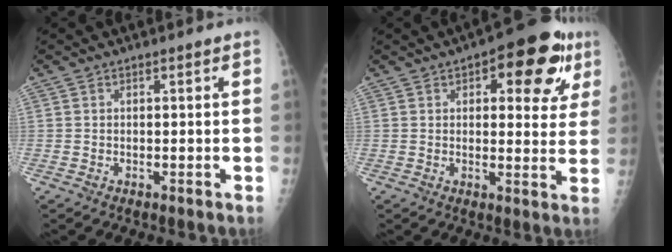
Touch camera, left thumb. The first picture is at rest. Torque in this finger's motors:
{"motor_torque": [0.28, 0.42, -0.04, -0.30, 0.15]}